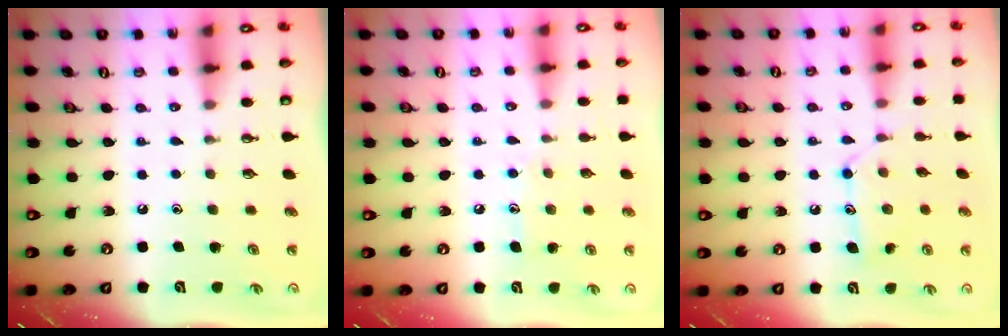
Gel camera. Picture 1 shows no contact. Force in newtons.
{"total": 7.0, "press": 7.0, "slide": 0.6}
{"total": 11.7, "press": 11.7, "slide": 0.1}